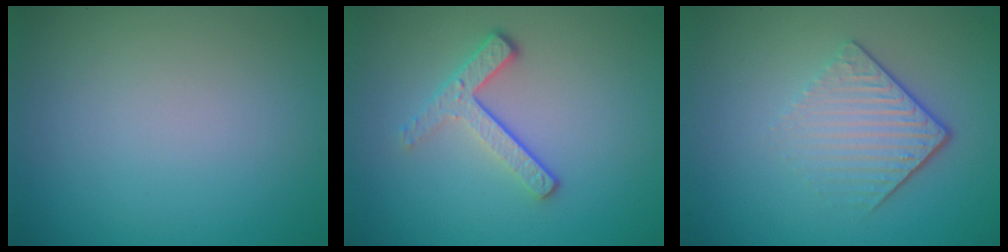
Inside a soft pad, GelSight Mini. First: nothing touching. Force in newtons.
{"total": 3.3, "press": 2.3, "slide": 2.3}
{"total": 4.2, "press": 2.7, "slide": 3.3}